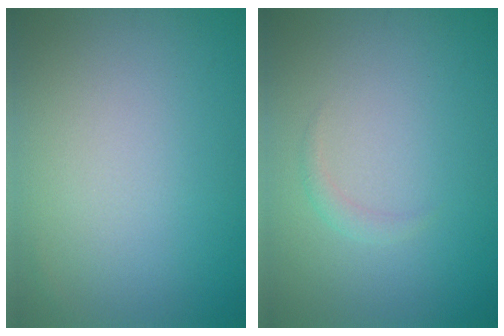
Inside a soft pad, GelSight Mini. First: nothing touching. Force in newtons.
{"total": 0.9, "press": 0.9, "slide": 0.1}